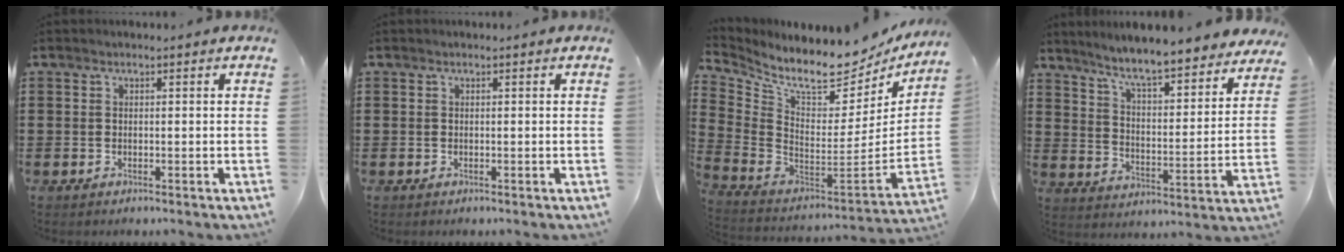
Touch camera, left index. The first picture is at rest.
{"total": 0.0}
{"total": 8.5, "force": [7.6, 1.2, 3.5], "torque": [-0.093, -0.082, 0.123]}
{"total": 6.9, "force": [6.3, -0.1, 2.9], "torque": [-0.083, -0.047, 0.103]}